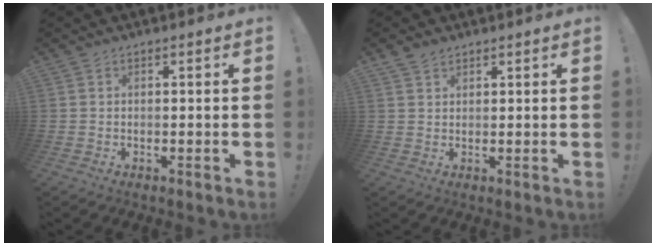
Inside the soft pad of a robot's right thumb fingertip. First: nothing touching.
{"total": 2.3, "force": [1.7, 1.3, 0.9], "torque": [-0.018, -0.004, 0.032]}